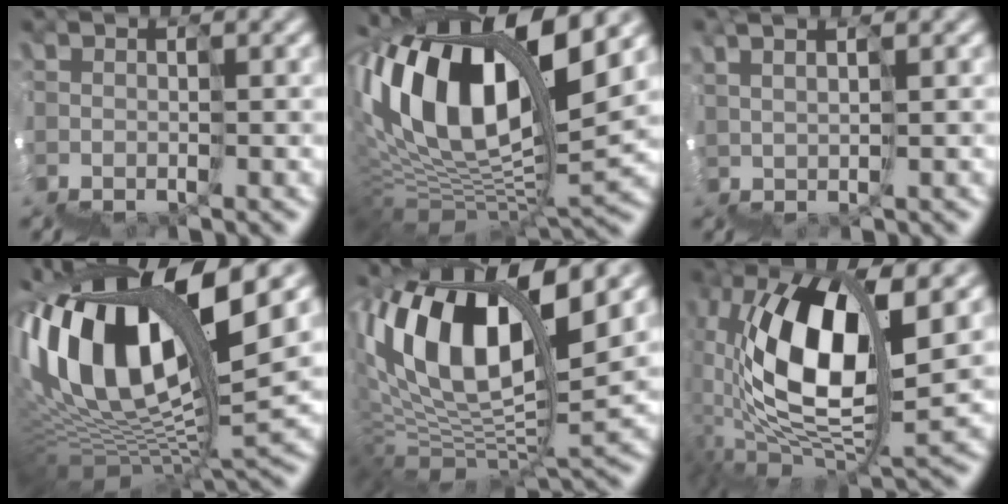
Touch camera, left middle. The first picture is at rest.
{"total": 11.9, "force": [7.9, 4.0, 8.0], "torque": [-0.164, 0.050, 0.128]}
{"total": 3.7, "force": [3.7, -0.5, 0.5], "torque": [0.007, 0.033, 0.070]}
{"total": 13.5, "force": [7.8, 4.1, 10.3], "torque": [-0.227, 0.046, 0.132]}
{"total": 10.9, "force": [7.7, 3.5, 6.9], "torque": [-0.135, 0.050, 0.129]}
{"total": 8.1, "force": [4.0, 2.6, 6.6], "torque": [-0.137, 0.037, 0.064]}